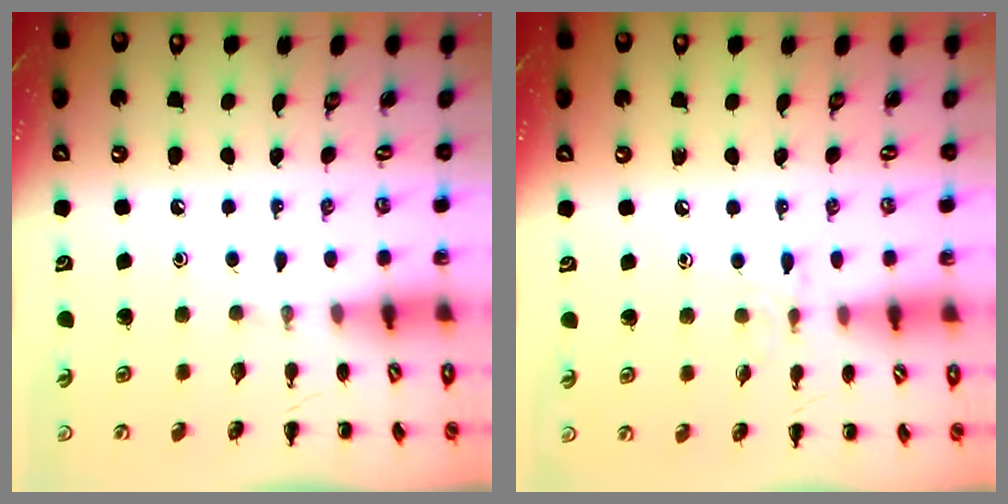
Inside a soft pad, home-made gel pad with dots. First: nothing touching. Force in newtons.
{"total": 5.4, "press": 5.1, "slide": 1.9}